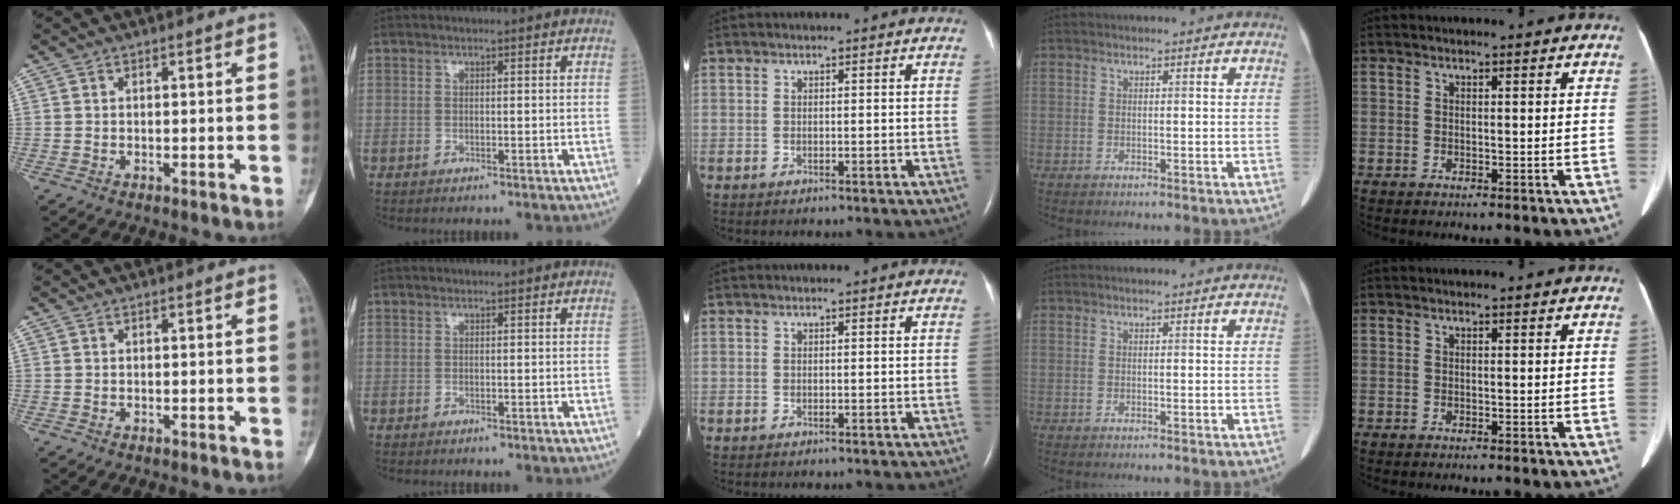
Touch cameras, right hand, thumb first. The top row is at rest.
{}